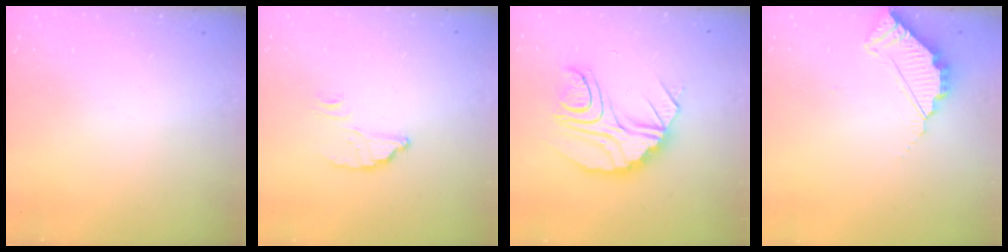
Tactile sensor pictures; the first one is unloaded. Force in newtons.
{"total": 3.1, "press": 3.1, "slide": 0.4}
{"total": 14.2, "press": 14.1, "slide": 1.2}
{"total": 4.7, "press": 4.7, "slide": 0.4}